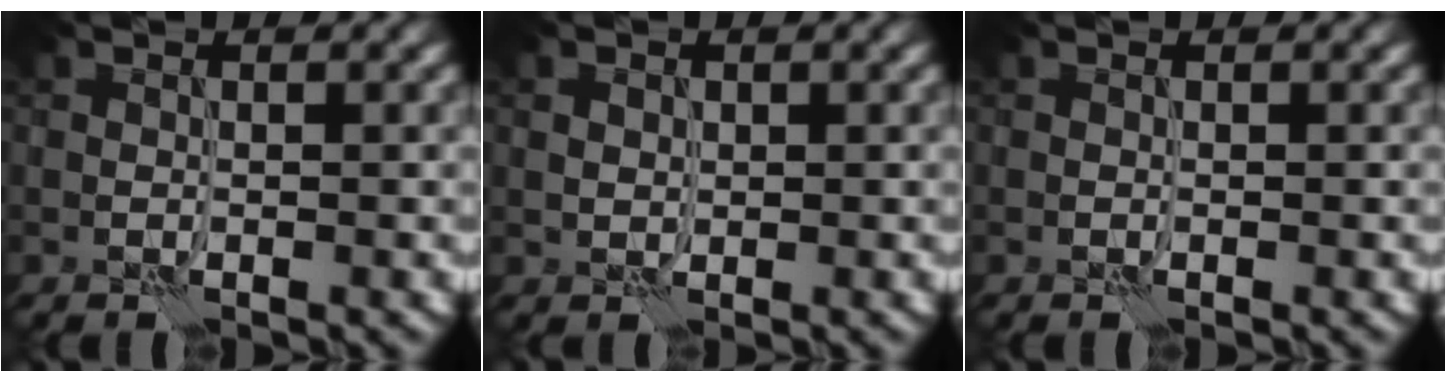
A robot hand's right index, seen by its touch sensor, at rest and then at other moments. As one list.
[{"total": 0.8, "force": [0.3, 0.7, 0.2], "torque": [-0.005, -0.003, 0.008]}, {"total": 0.0}]